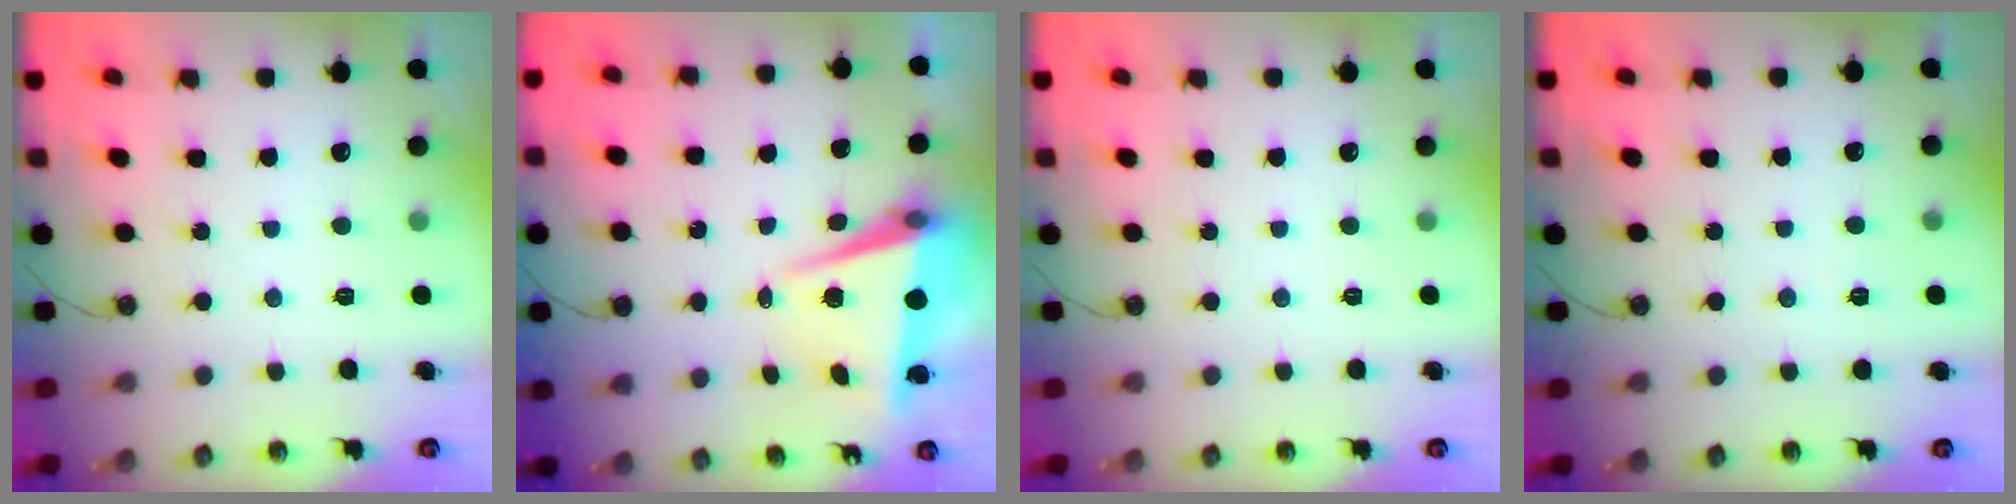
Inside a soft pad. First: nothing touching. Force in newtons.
{"total": 6.3, "press": 6.1, "slide": 1.6}
{"total": 0.0}
{"total": 3.1, "press": 2.9, "slide": 1.1}